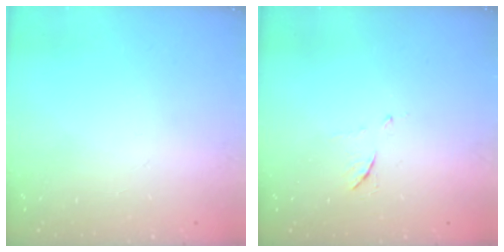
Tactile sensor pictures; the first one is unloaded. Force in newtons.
{"total": 5.5, "press": 5.4, "slide": 0.7}